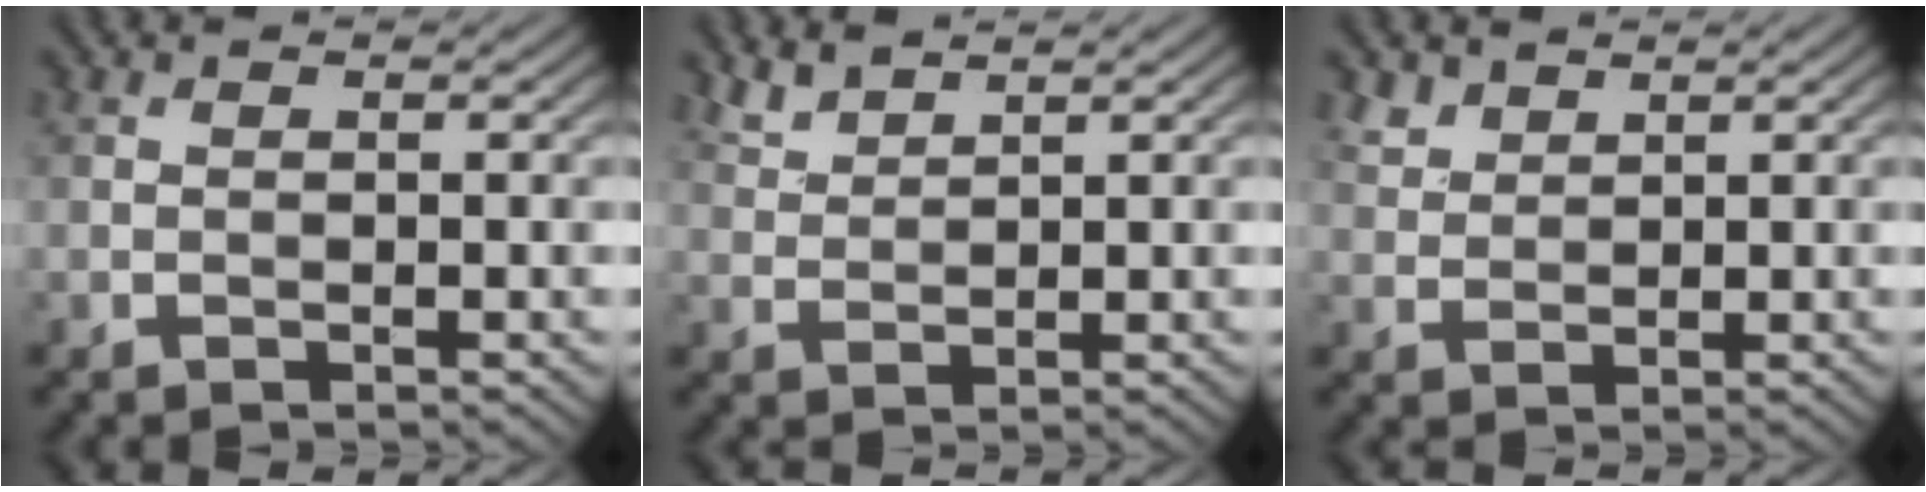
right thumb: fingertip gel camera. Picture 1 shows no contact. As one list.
[{"total": 2.8, "force": [2.5, 0.5, 1.0], "torque": [-0.027, 0.002, 0.059]}, {"total": 2.5, "force": [2.0, 1.3, 0.7], "torque": [-0.023, 0.002, 0.051]}]